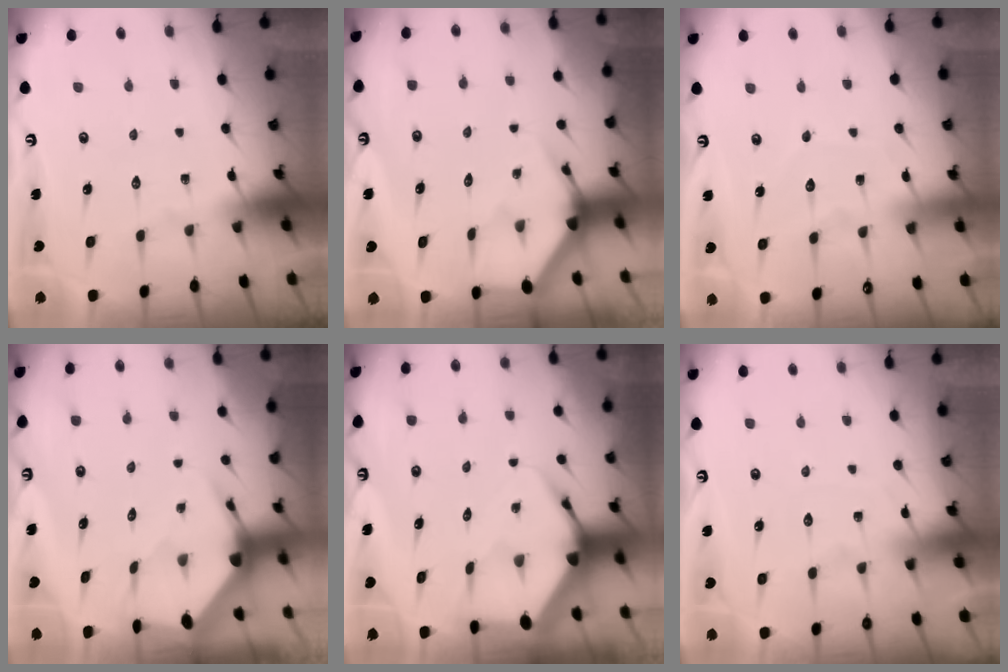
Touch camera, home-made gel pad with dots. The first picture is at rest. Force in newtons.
{"total": 3.4, "press": 3.4, "slide": 0.2}
{"total": 3.5, "press": 3.5, "slide": 0.4}
{"total": 3.6, "press": 3.5, "slide": 0.5}
{"total": 5.6, "press": 5.5, "slide": 0.8}
{"total": 4.1, "press": 4.0, "slide": 0.5}